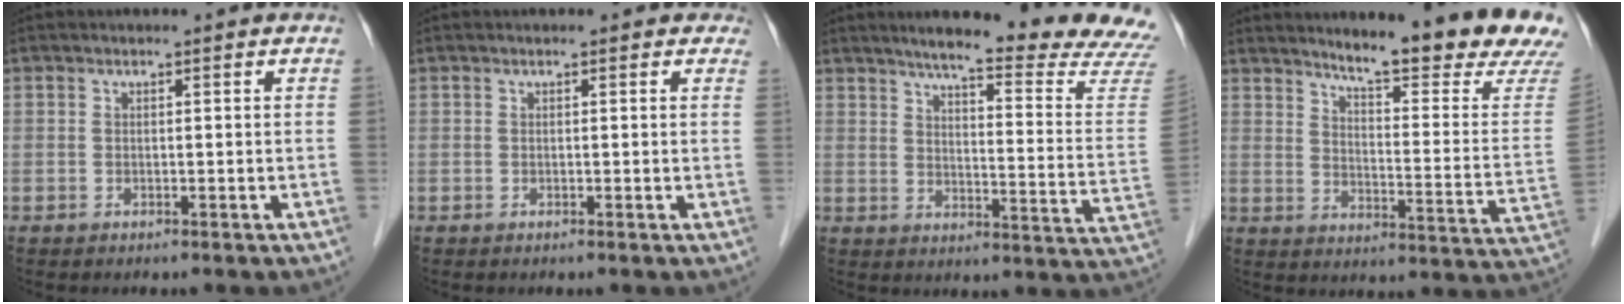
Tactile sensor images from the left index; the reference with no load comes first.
{"total": 1.4, "force": [1.0, 0.8, 0.6], "torque": [0.006, 0.004, 0.000]}
{"total": 21.3, "force": [19.2, -0.4, 9.1], "torque": [-0.120, -0.089, 0.227]}
{"total": 20.0, "force": [17.4, 0.5, 9.8], "torque": [-0.131, -0.086, 0.214]}